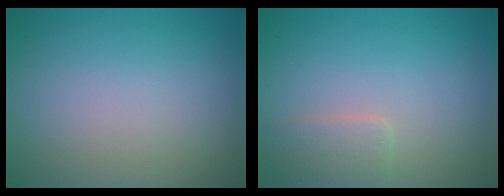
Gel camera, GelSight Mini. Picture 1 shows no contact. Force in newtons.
{"total": 2.0, "press": 2.0, "slide": 0.0}